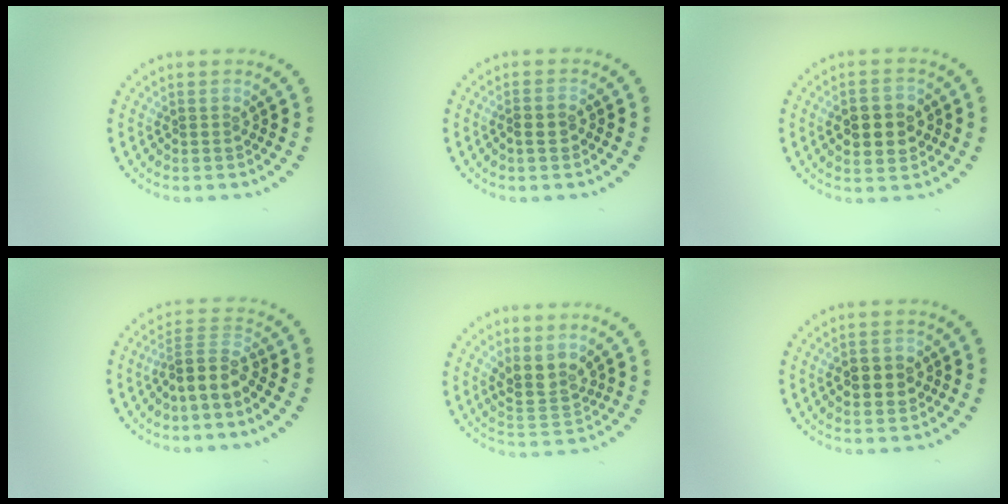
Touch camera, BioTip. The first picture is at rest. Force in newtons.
{"total": 1.1, "press": 1.0, "slide": 0.4}
{"total": 3.7, "press": 3.7, "slide": 0.2}
{"total": 3.3, "press": 2.5, "slide": 2.2}
{"total": 3.2, "press": 2.9, "slide": 1.4}
{"total": 2.8, "press": 2.8, "slide": 0.2}